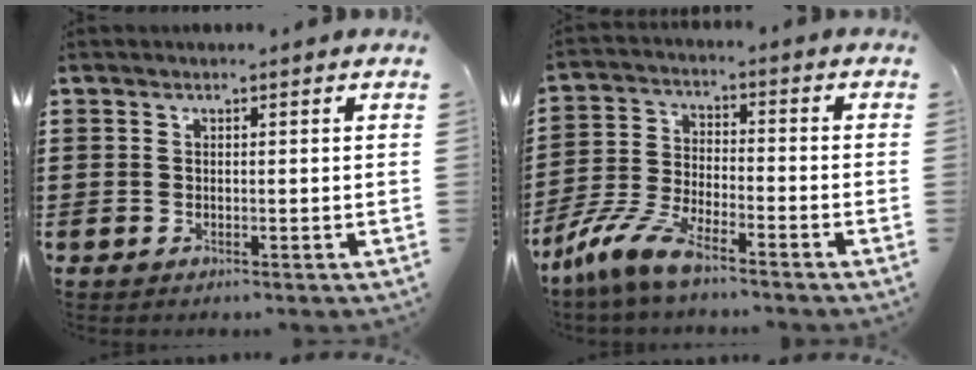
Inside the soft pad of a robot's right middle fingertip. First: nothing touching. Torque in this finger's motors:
{"motor_torque": [2.14, 0.00, 0.57, 0.17]}